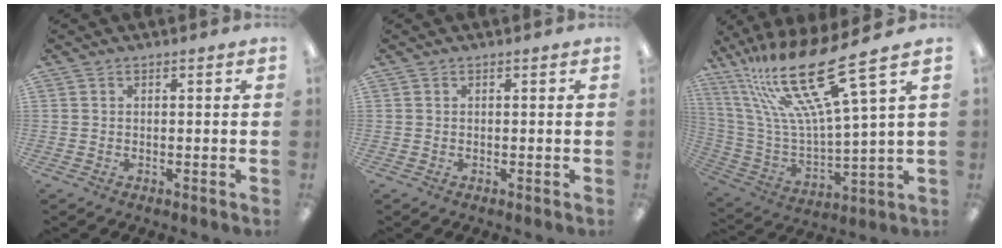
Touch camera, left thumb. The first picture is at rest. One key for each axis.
{"total": 0.0}
{"total": 23.9, "fx": 15.7, "fy": 4.4, "fz": 17.5, "tx": -0.360, "ty": -0.104, "tz": 0.255}